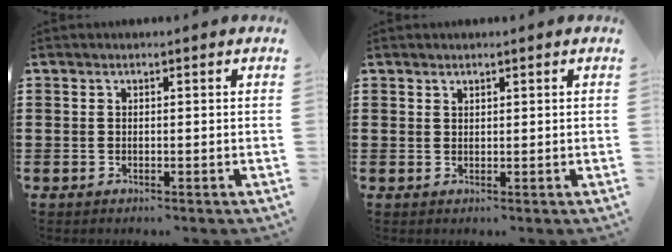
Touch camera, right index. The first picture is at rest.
{"total": 0.9, "force": [0.8, 0.3, 0.0], "torque": [-0.002, 0.001, 0.016]}